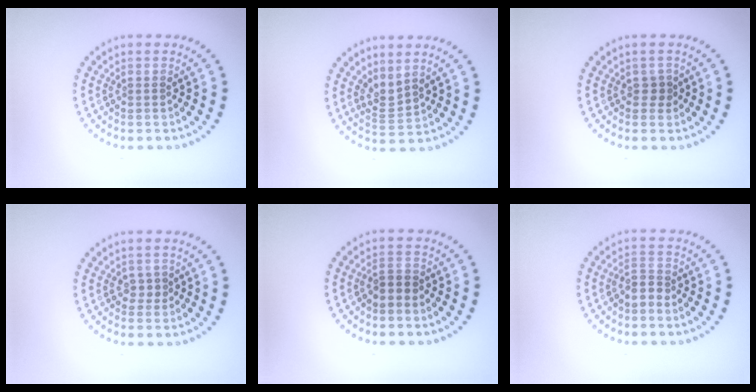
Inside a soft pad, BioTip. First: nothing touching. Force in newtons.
{"total": 2.0, "press": 1.4, "slide": 1.5}
{"total": 0.9, "press": 0.7, "slide": 0.6}
{"total": 1.0, "press": 0.9, "slide": 0.4}
{"total": 1.6, "press": 1.4, "slide": 0.8}
{"total": 1.7, "press": 1.2, "slide": 1.2}